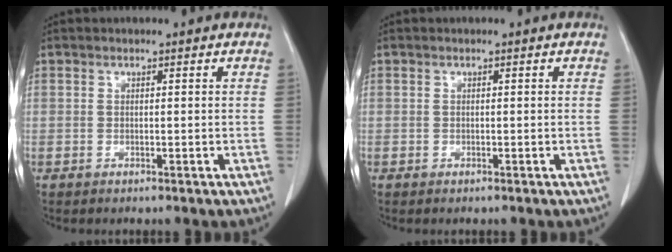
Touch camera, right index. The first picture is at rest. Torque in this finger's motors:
{"motor_torque": [0.07, -0.06, -0.09, 0.00]}